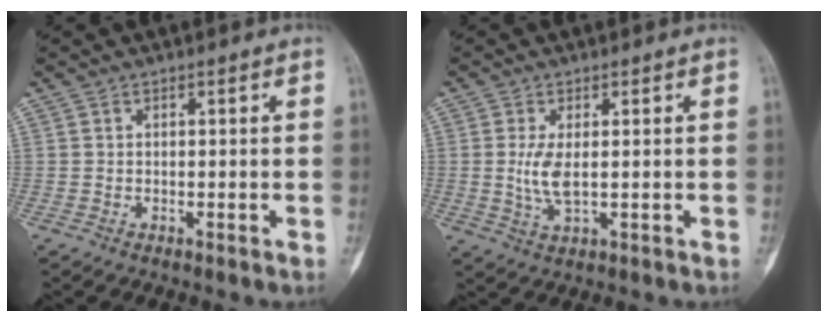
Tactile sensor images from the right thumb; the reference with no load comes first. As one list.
[{"total": 4.7, "force": [0.3, 1.9, 4.3], "torque": [-0.097, -0.010, 0.013]}]